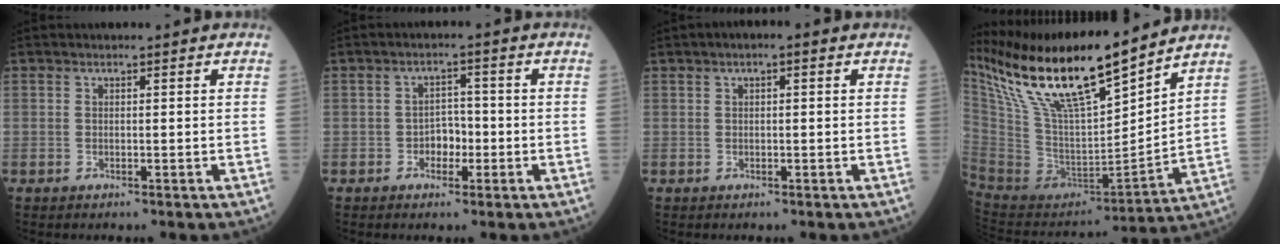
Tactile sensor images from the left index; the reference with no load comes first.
{"total": 3.3, "force": [-1.3, 2.2, 2.0], "torque": [-0.026, 0.009, -0.027]}
{"total": 2.1, "force": [0.9, 0.7, 1.8], "torque": [-0.025, 0.013, 0.010]}
{"total": 21.2, "force": [16.9, 2.7, 12.5], "torque": [-0.241, -0.001, 0.321]}